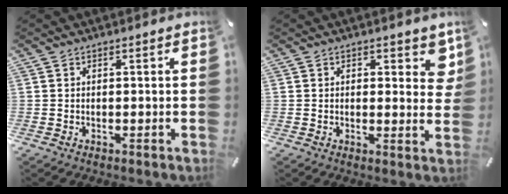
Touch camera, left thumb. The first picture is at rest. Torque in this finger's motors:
{"motor_torque": [0.40, -0.35, 0.08, -0.07, -0.01]}